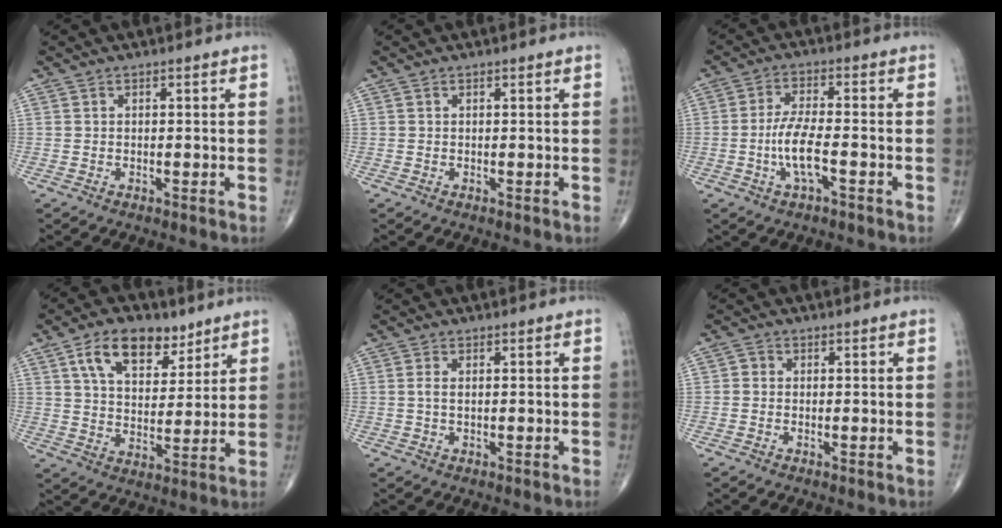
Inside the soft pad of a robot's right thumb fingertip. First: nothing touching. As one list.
[{"total": 0.0}, {"total": 6.8, "force": [-2.1, 1.9, 6.2], "torque": [-0.133, 0.015, -0.041]}, {"total": 12.8, "force": [7.1, 7.3, 7.7], "torque": [-0.101, -0.031, 0.125]}, {"total": 1.6, "force": [0.3, 0.7, 1.4], "torque": [-0.035, 0.002, 0.007]}, {"total": 1.3, "force": [-0.1, 1.2, 0.5], "torque": [-0.001, 0.003, -0.005]}]